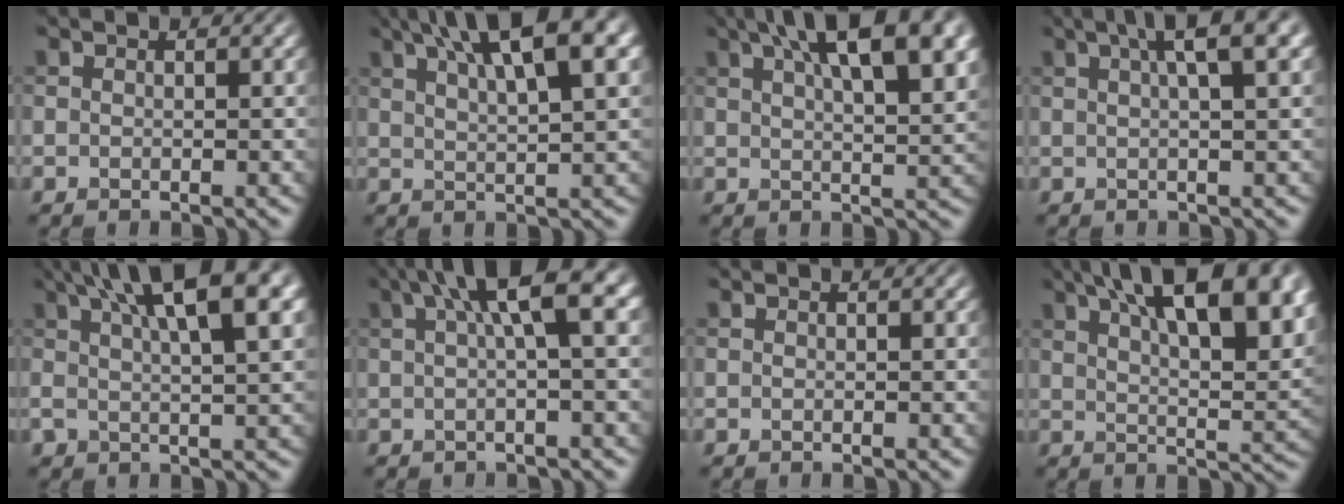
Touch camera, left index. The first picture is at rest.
{"total": 10.8, "force": [5.8, 3.0, 8.6], "torque": [-0.100, 0.033, 0.081]}
{"total": 11.8, "force": [6.0, 4.3, 9.2], "torque": [-0.108, 0.033, 0.083]}
{"total": 5.7, "force": [2.7, 1.2, 4.8], "torque": [-0.048, 0.021, 0.040]}
{"total": 10.7, "force": [5.1, 3.4, 8.8], "torque": [-0.107, 0.031, 0.073]}
{"total": 7.1, "force": [2.5, 1.5, 6.5], "torque": [-0.087, 0.022, 0.041]}
{"total": 0.0}
{"total": 15.0, "force": [7.8, 5.8, 11.4], "torque": [-0.135, 0.039, 0.106]}